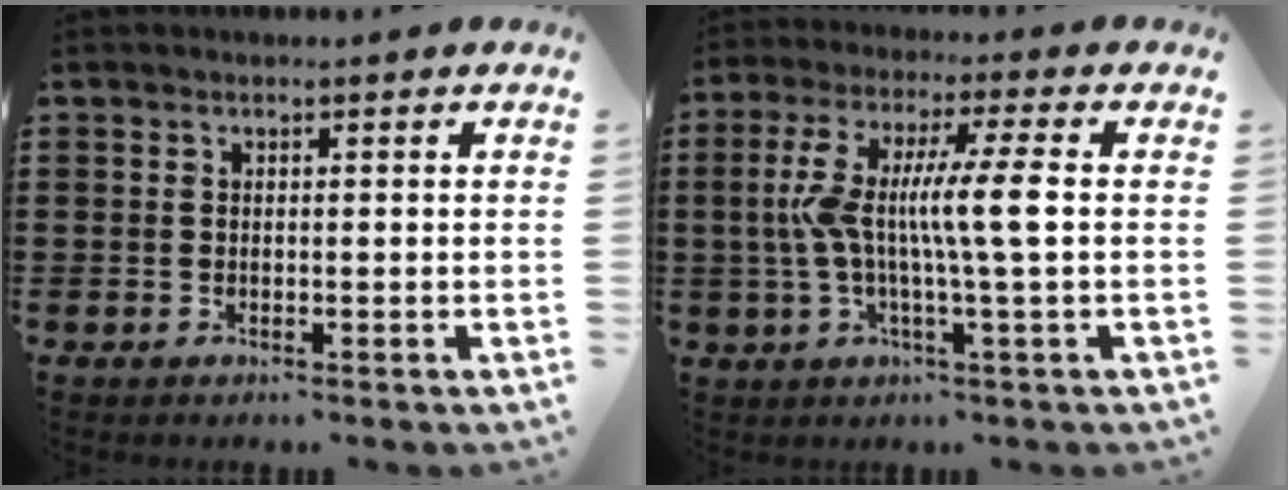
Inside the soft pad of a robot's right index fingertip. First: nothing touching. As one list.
[{"total": 9.7, "force": [-0.2, 0.4, 9.7], "torque": [-0.182, -0.002, -0.011]}]